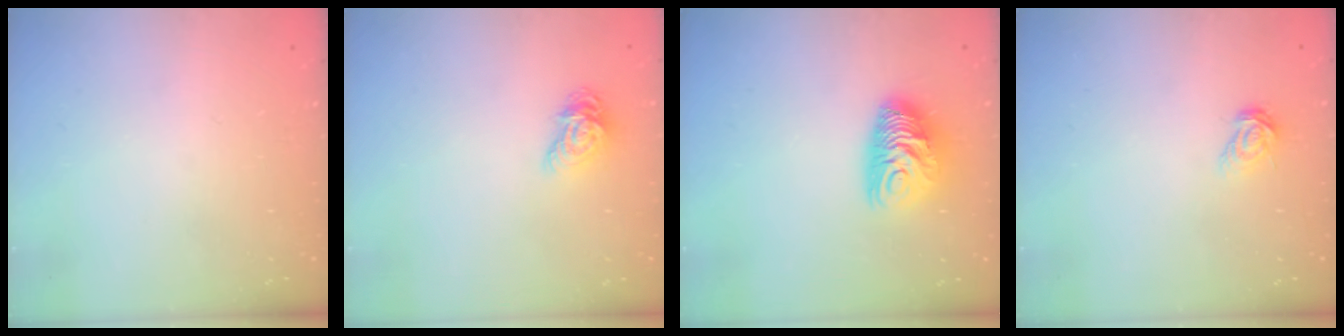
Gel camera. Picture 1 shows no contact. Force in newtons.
{"total": 7.3, "press": 7.3, "slide": 0.6}
{"total": 9.9, "press": 9.9, "slide": 0.3}
{"total": 6.0, "press": 6.0, "slide": 0.4}